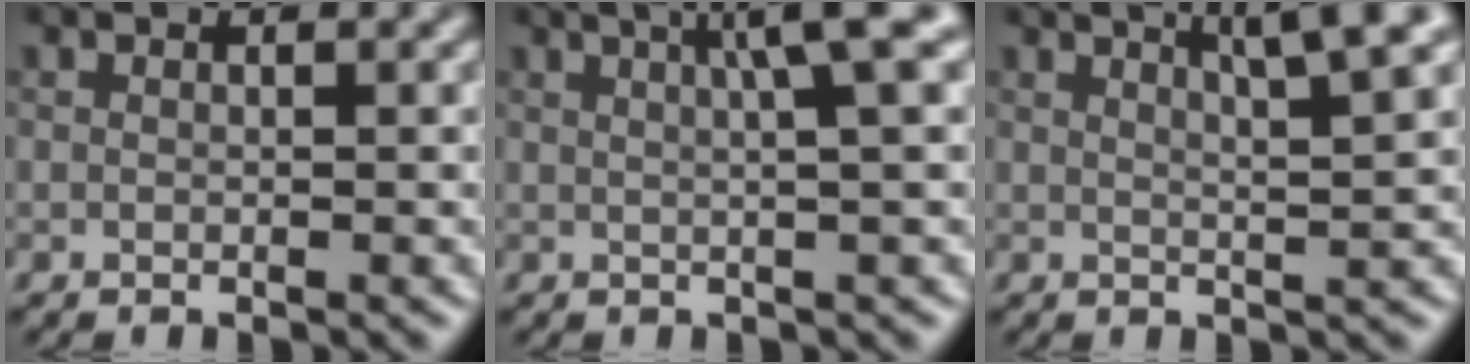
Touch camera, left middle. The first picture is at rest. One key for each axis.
{"total": 4.7, "fx": 1.7, "fy": 0.6, "fz": 4.3, "tx": -0.053, "ty": 0.014, "tz": 0.025}
{"total": 4.5, "fx": 2.7, "fy": 0.5, "fz": 3.5, "tx": -0.042, "ty": 0.010, "tz": 0.039}